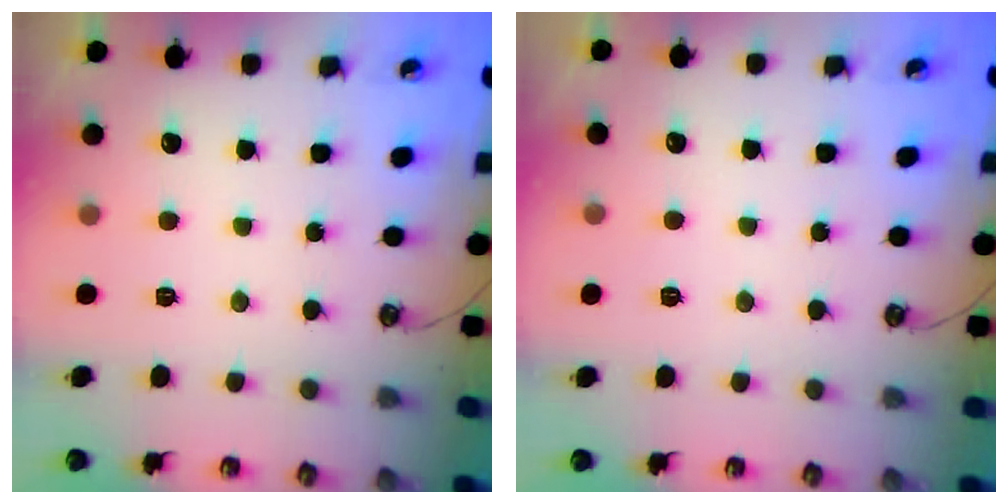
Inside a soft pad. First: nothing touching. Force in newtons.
{"total": 0.5, "press": 0.5, "slide": 0.2}